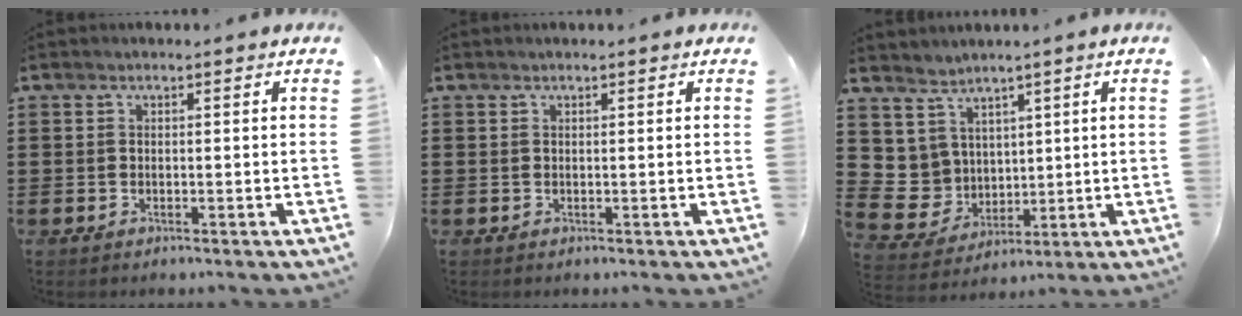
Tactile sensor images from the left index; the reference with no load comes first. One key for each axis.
{"total": 0.0}
{"total": 6.6, "fx": 2.9, "fy": 5.9, "fz": 0.1, "tx": -0.039, "ty": -0.020, "tz": 0.065}